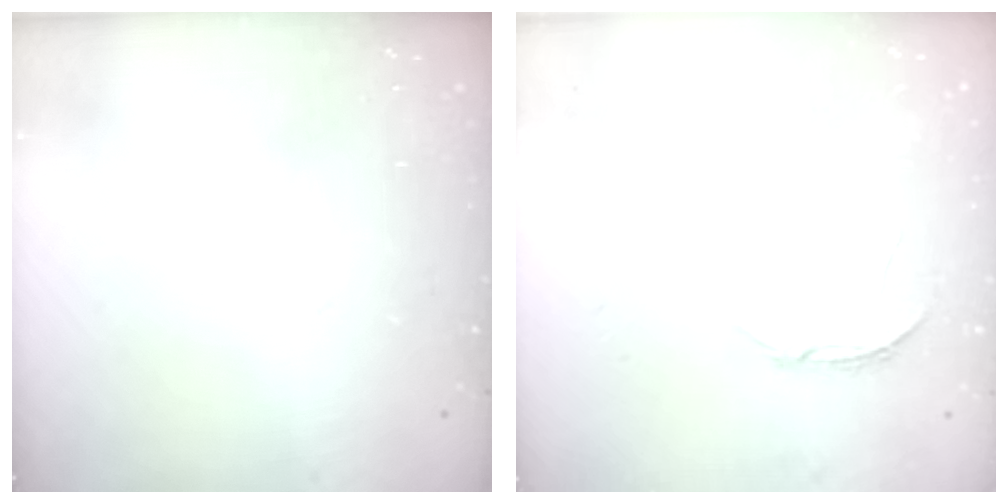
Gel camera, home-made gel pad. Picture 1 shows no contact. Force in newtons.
{"total": 3.8, "press": 3.8, "slide": 0.5}